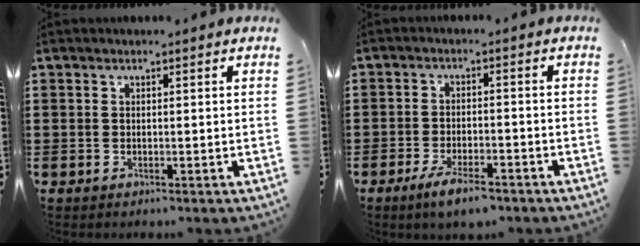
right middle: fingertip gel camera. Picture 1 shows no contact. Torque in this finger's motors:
{"motor_torque": [1.60, -0.53, -0.04, 0.01]}